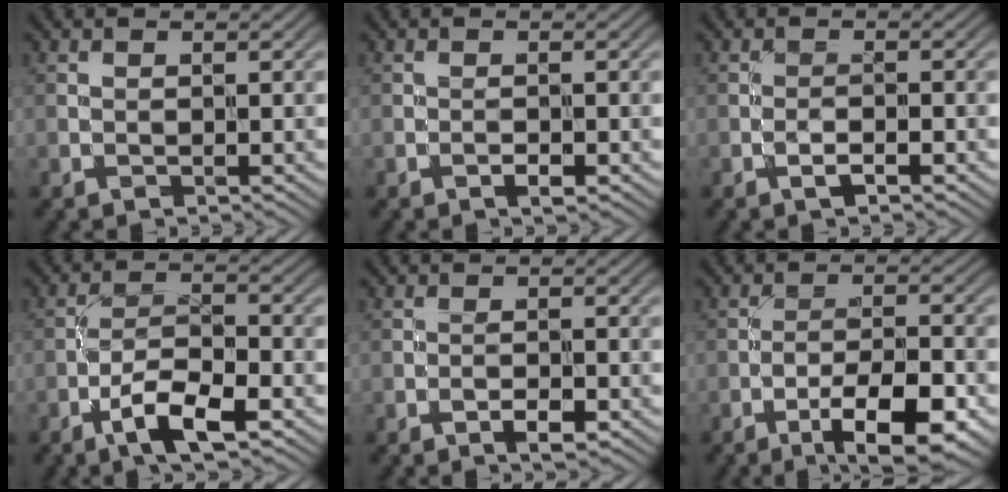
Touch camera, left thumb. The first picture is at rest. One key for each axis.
{"total": 1.0, "fx": -0.6, "fy": 0.3, "fz": 0.8, "tx": -0.012, "ty": 0.003, "tz": -0.011}
{"total": 1.3, "fx": -0.9, "fy": 0.2, "fz": 1.0, "tx": -0.016, "ty": 0.006, "tz": -0.017}
{"total": 6.5, "fx": -3.8, "fy": 1.8, "fz": 5.0, "tx": -0.095, "ty": 0.009, "tz": -0.073}
{"total": 1.8, "fx": -1.1, "fy": 0.5, "fz": 1.3, "tx": -0.021, "ty": 0.005, "tz": -0.020}
{"total": 8.7, "fx": -5.0, "fy": 2.4, "fz": 6.8, "tx": -0.108, "ty": 0.005, "tz": -0.074}